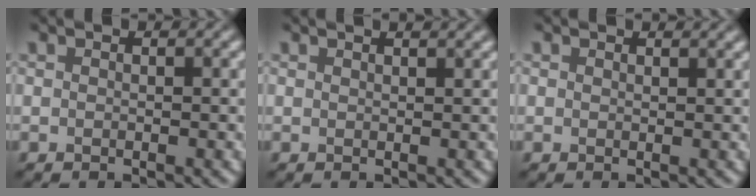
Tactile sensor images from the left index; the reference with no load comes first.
{"total": 1.4, "force": [1.2, 0.4, 0.7], "torque": [-0.006, -0.001, 0.010]}
{"total": 0.8, "force": [0.7, 0.2, 0.2], "torque": [-0.002, -0.002, 0.011]}